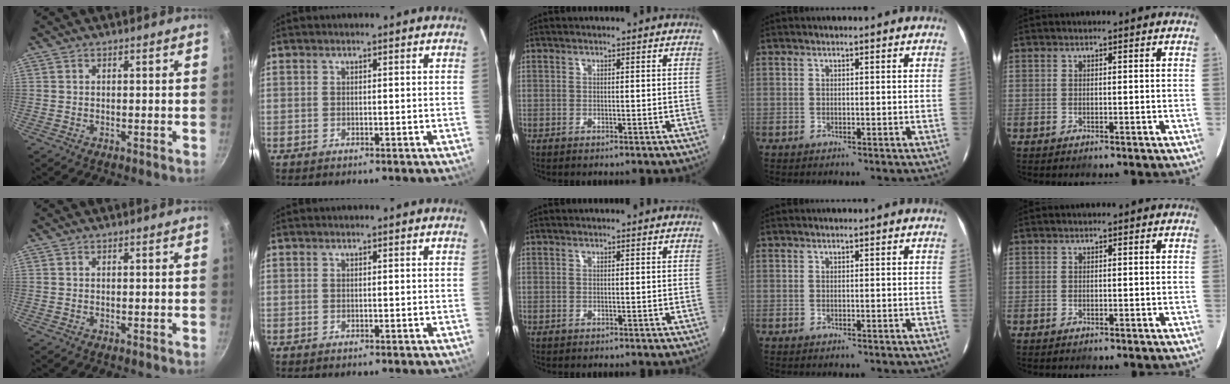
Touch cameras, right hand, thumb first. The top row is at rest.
{}